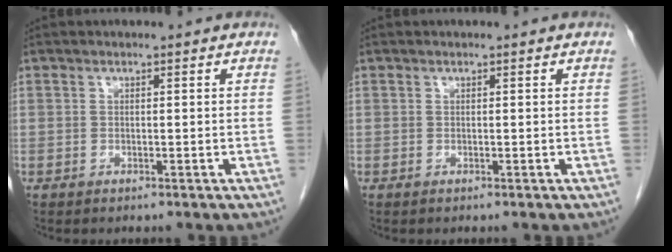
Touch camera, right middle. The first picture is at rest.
{"total": 0.0}